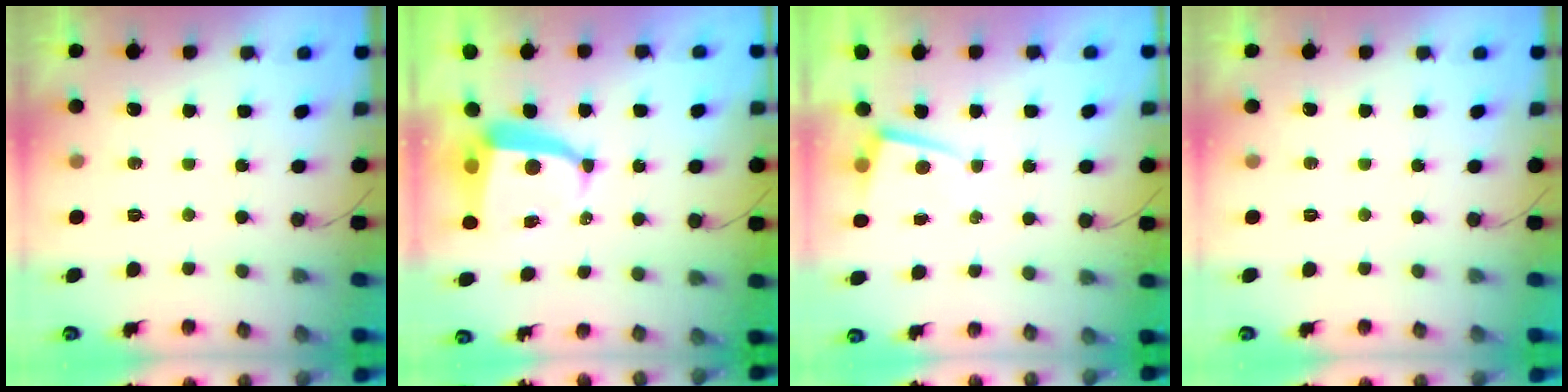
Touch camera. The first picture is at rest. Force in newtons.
{"total": 7.6, "press": 7.5, "slide": 1.0}
{"total": 1.2, "press": 1.2, "slide": 0.2}
{"total": 0.0}